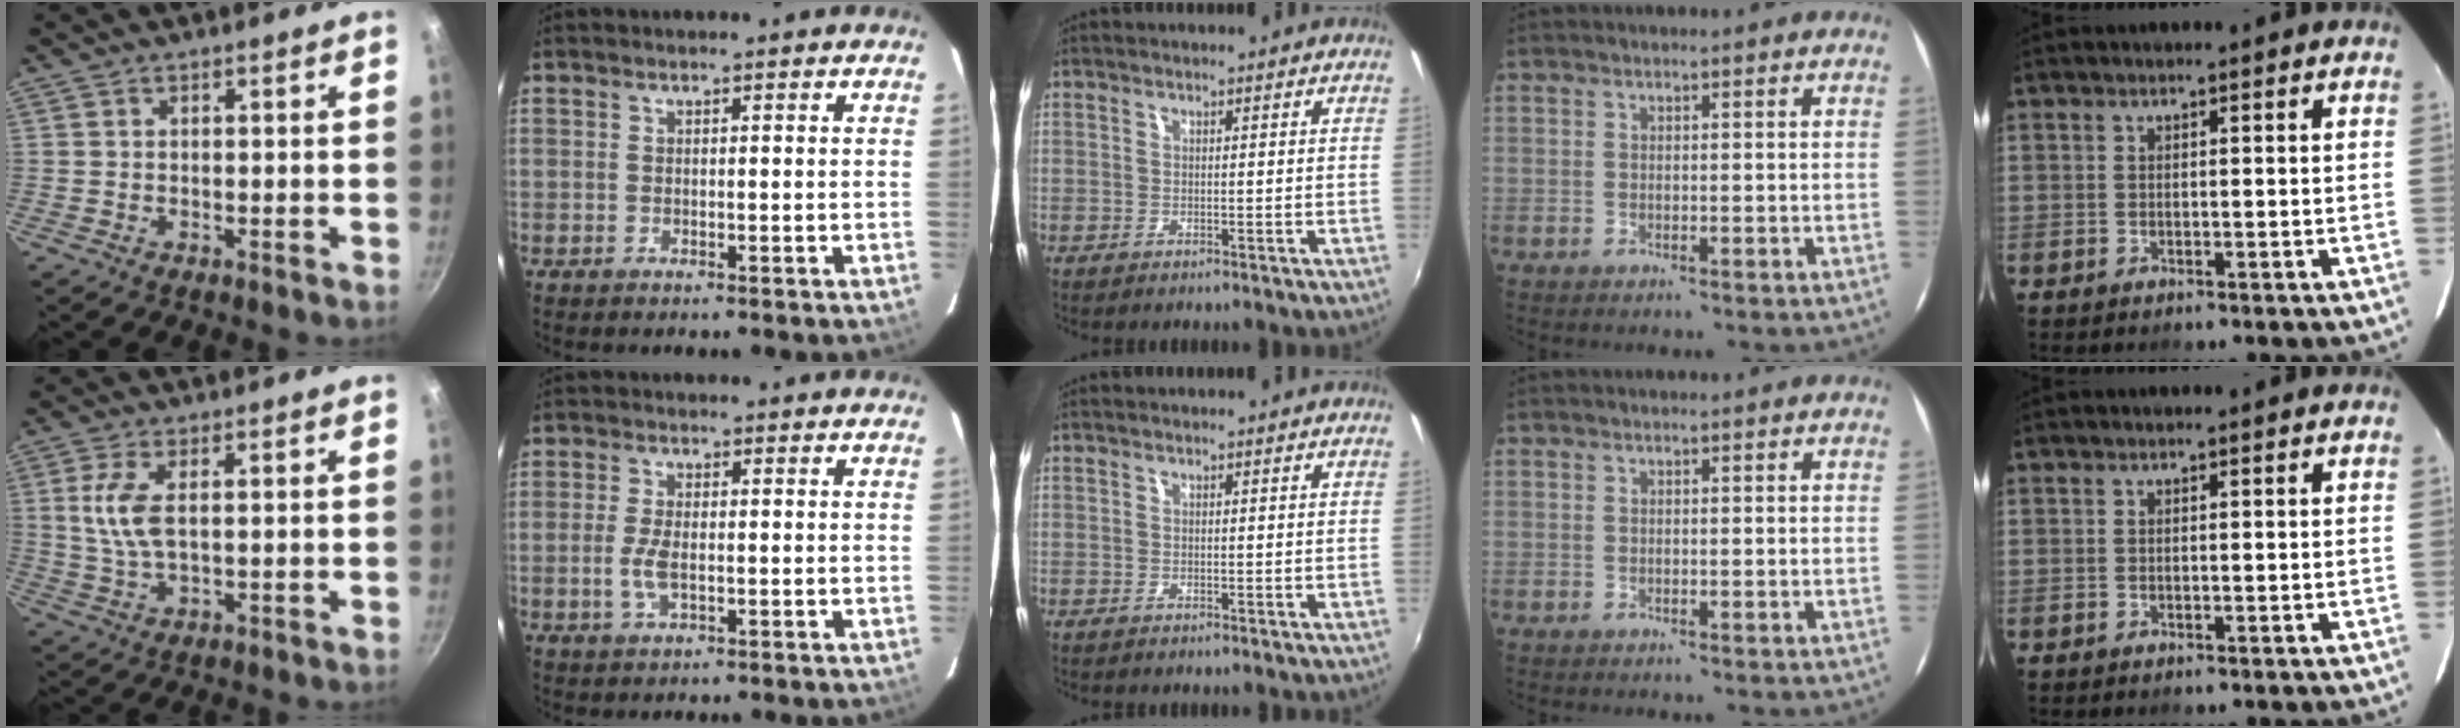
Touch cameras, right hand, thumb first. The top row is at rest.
{"thumb": {"total": 7.0, "force": [1.2, 3.1, 6.2], "torque": [-0.132, 0.000, 0.024]}, "index": {"total": 4.4, "force": [-0.9, 1.9, 3.9], "torque": [-0.084, -0.003, -0.018]}}